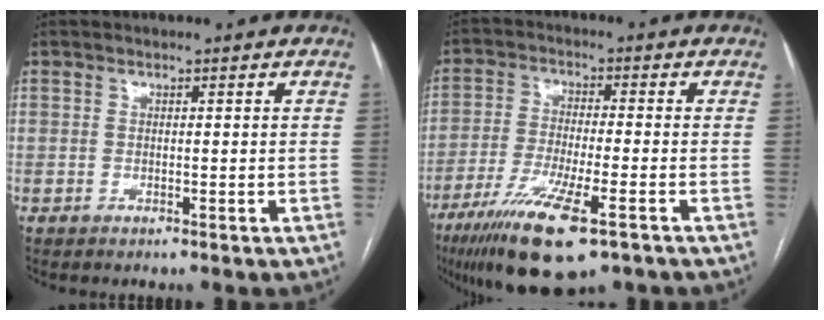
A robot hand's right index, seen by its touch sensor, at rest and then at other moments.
{"total": 13.8, "force": [-8.1, 2.3, 10.9], "torque": [-0.211, -0.036, -0.137]}